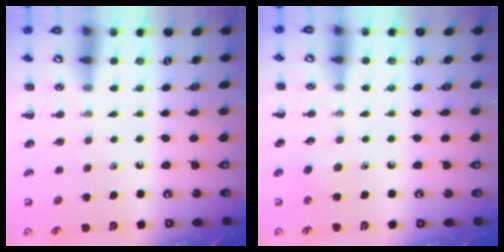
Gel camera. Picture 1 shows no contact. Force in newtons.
{"total": 2.0, "press": 1.9, "slide": 0.7}